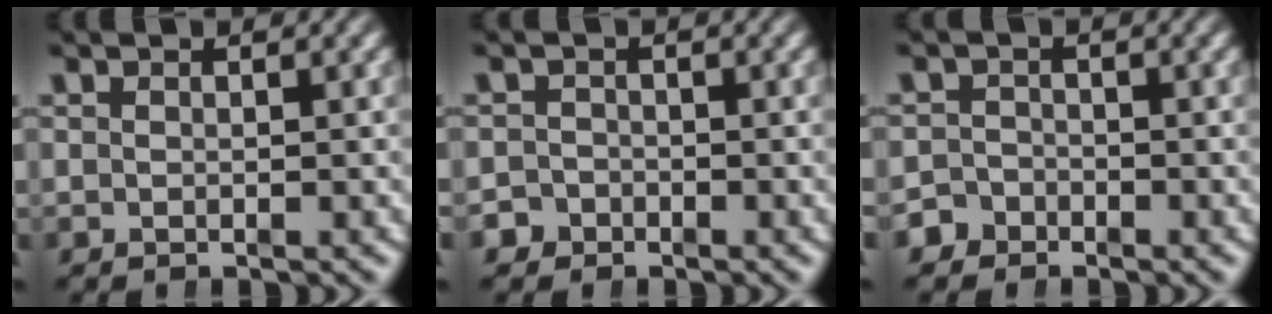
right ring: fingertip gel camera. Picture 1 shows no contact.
{"total": 2.7, "force": [-1.9, 2.0, -0.2], "torque": [-0.001, -0.017, -0.030]}
{"total": 3.0, "force": [-2.3, 1.8, -0.1], "torque": [0.001, -0.015, -0.039]}